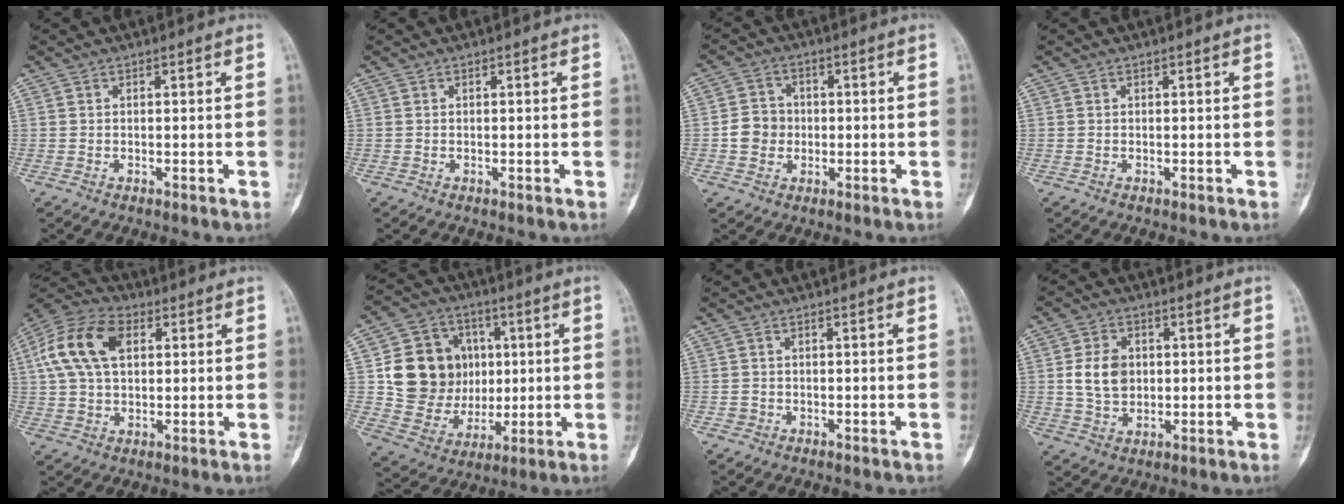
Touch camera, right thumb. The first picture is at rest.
{"total": 0.0}
{"total": 5.7, "force": [-0.7, 5.2, 2.2], "torque": [-0.019, 0.012, -0.018]}
{"total": 0.0}
{"total": 14.2, "force": [3.6, 9.0, 10.3], "torque": [-0.197, 0.021, 0.061]}
{"total": 17.1, "force": [2.4, 14.8, 8.3], "torque": [-0.099, 0.007, 0.060]}
{"total": 1.0, "force": [-0.4, 0.9, 0.1], "torque": [0.006, 0.008, -0.010]}
{"total": 7.7, "force": [0.8, 5.9, 4.9], "torque": [-0.072, -0.001, 0.019]}